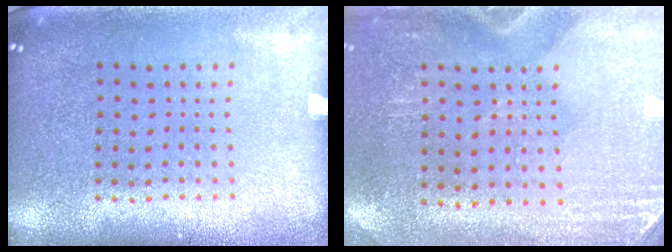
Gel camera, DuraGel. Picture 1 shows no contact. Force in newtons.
{"total": 2.9, "press": 2.5, "slide": 1.4}